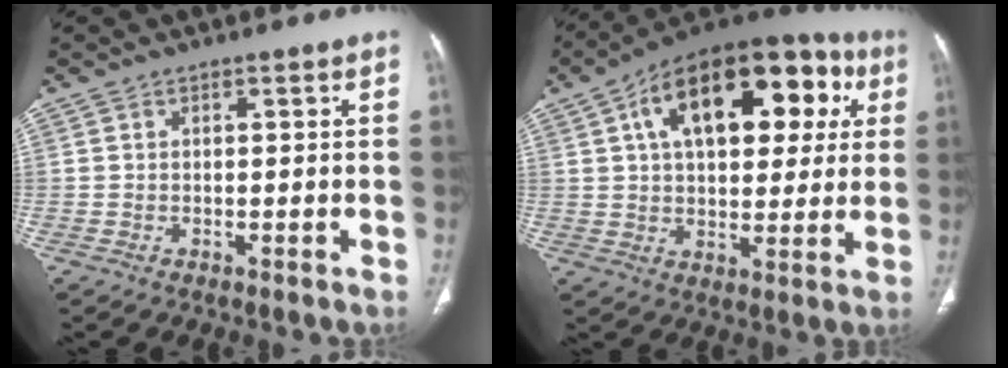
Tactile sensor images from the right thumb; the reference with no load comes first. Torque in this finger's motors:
{"motor_torque": [-0.07, 4.13, 1.14, 0.38, 0.21]}